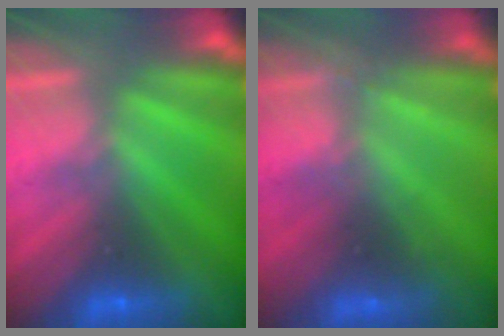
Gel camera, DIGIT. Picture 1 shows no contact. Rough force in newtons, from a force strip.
{"total": 2.1}